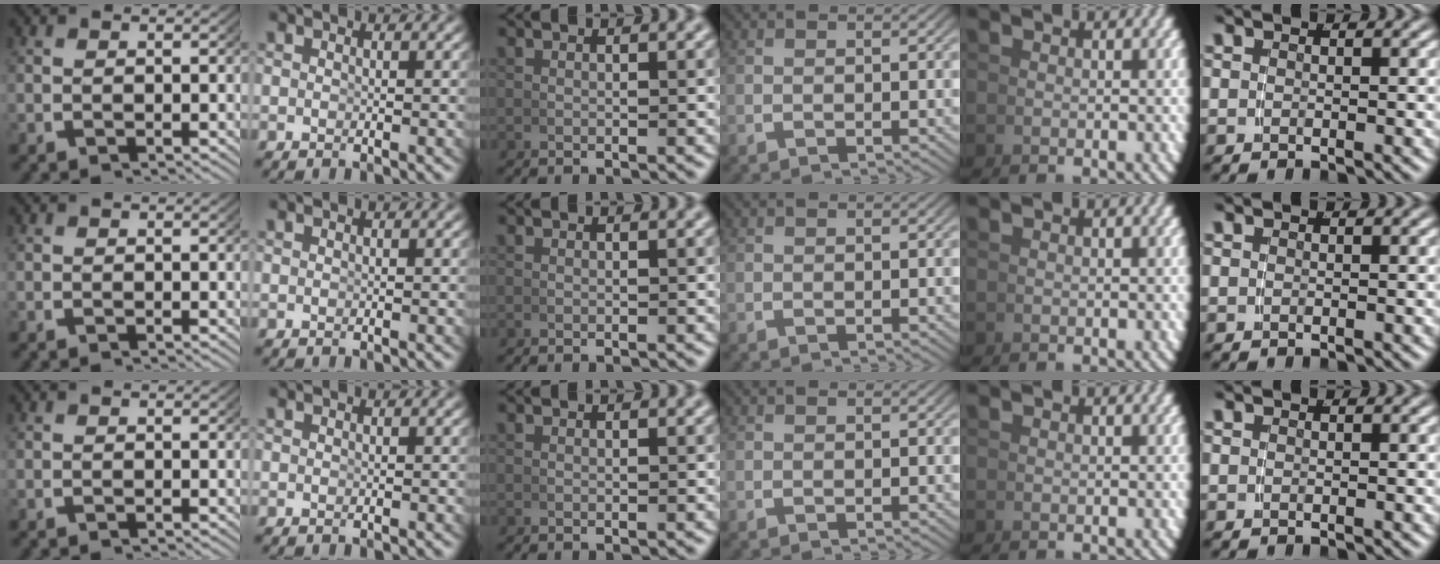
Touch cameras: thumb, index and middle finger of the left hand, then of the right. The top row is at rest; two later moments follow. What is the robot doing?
{"motion": "lift_and_place", "object": "dispenser bottle"}